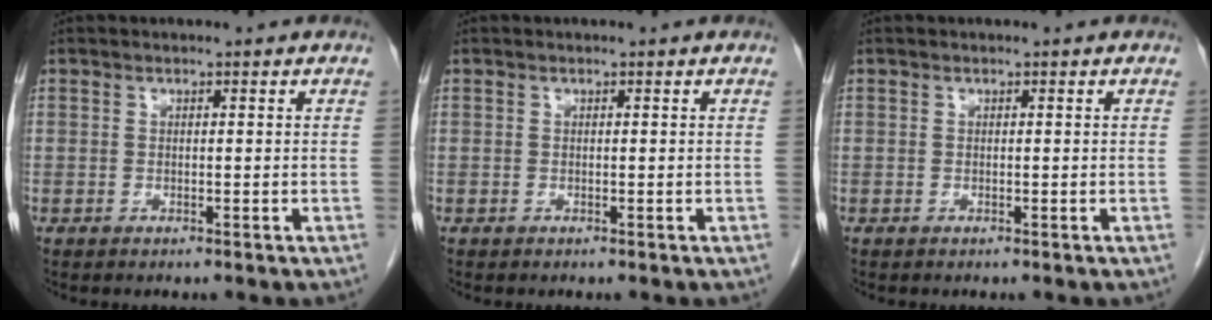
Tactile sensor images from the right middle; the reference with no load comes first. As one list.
[{"total": 0.0}, {"total": 0.0}]